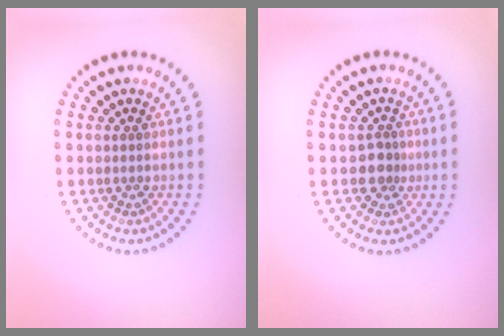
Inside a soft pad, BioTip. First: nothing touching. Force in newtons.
{"total": 1.9, "press": 1.6, "slide": 1.0}